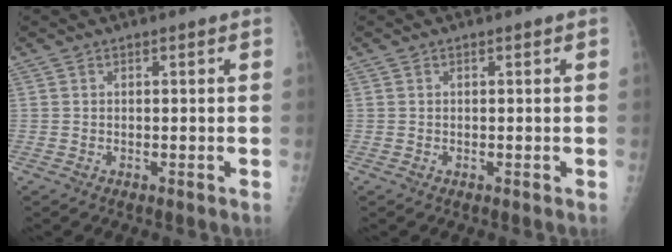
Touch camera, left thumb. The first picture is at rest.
{"total": 0.0}